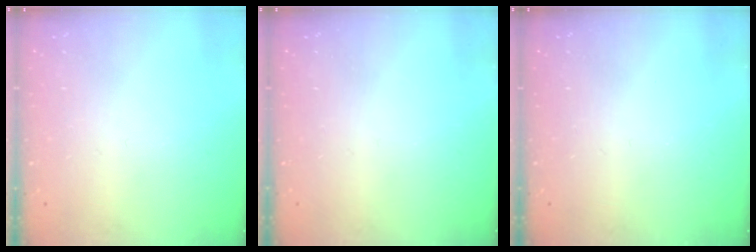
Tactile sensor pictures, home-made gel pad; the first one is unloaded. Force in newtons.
{"total": 0.0}
{"total": 0.0}